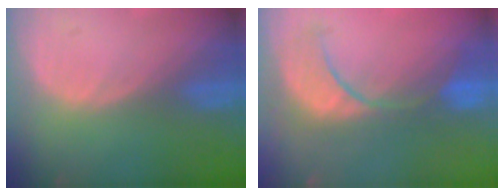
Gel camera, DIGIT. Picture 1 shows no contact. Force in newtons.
{"total": 8.8, "press": 8.8, "slide": 0.5}